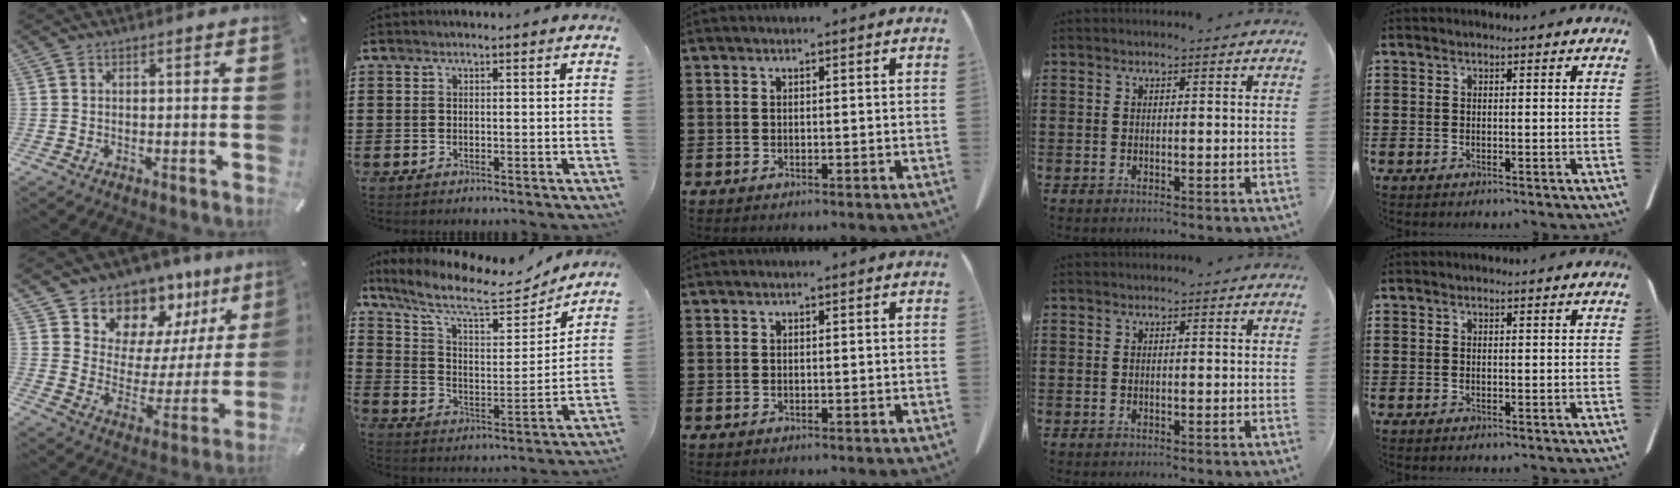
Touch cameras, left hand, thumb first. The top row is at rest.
{"thumb": {"total": 10.8, "force": [8.9, 6.1, -0.8], "torque": [0.014, -0.117, 0.160]}, "index": {"total": 10.4, "force": [8.5, 2.1, 5.6], "torque": [-0.142, -0.045, 0.144]}}